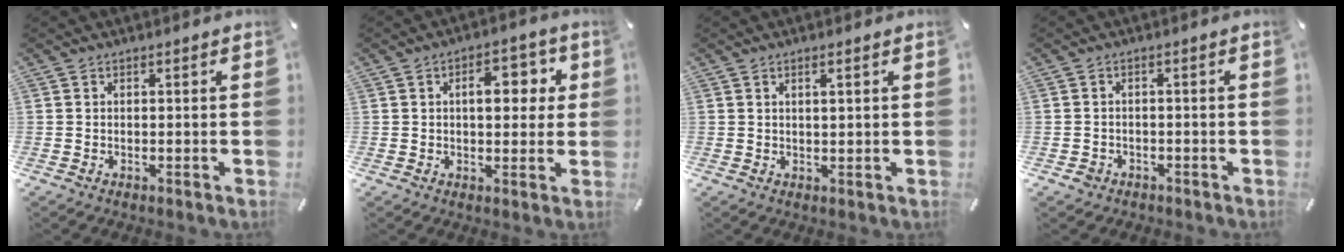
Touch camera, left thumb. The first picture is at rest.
{"total": 9.0, "force": [2.1, 5.1, 7.1], "torque": [-0.089, -0.004, 0.025]}
{"total": 1.5, "force": [0.7, 0.1, 1.3], "torque": [-0.027, 0.000, 0.012]}
{"total": 2.4, "force": [-1.4, 1.8, 0.6], "torque": [-0.011, 0.009, -0.031]}